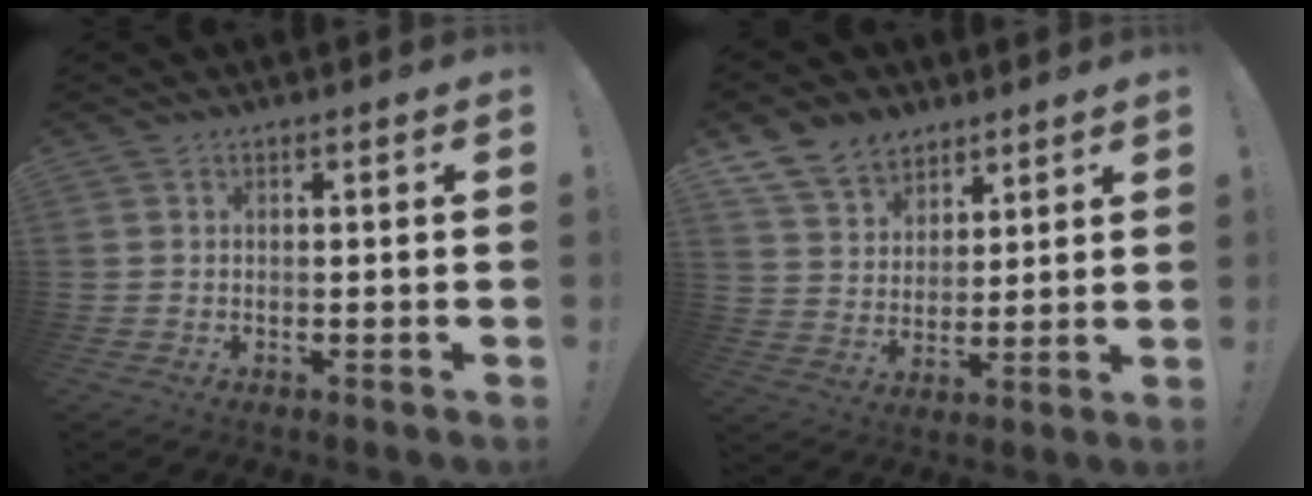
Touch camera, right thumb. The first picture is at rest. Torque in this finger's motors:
{"motor_torque": [0.04, 0.10, 0.18, 0.17, 0.00]}